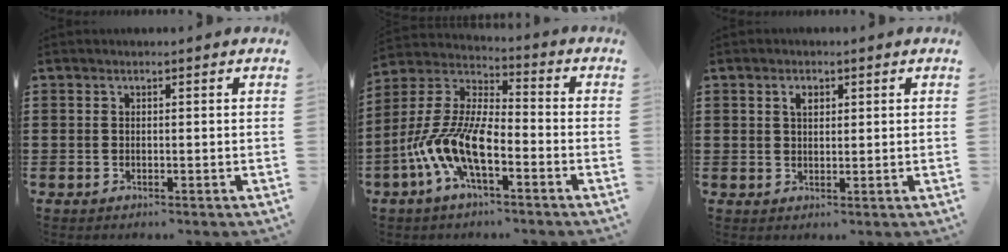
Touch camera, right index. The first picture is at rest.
{"total": 11.3, "force": [-5.3, 3.9, 9.1], "torque": [-0.228, -0.012, -0.108]}
{"total": 2.0, "force": [0.9, 1.2, 1.4], "torque": [-0.030, 0.006, 0.015]}